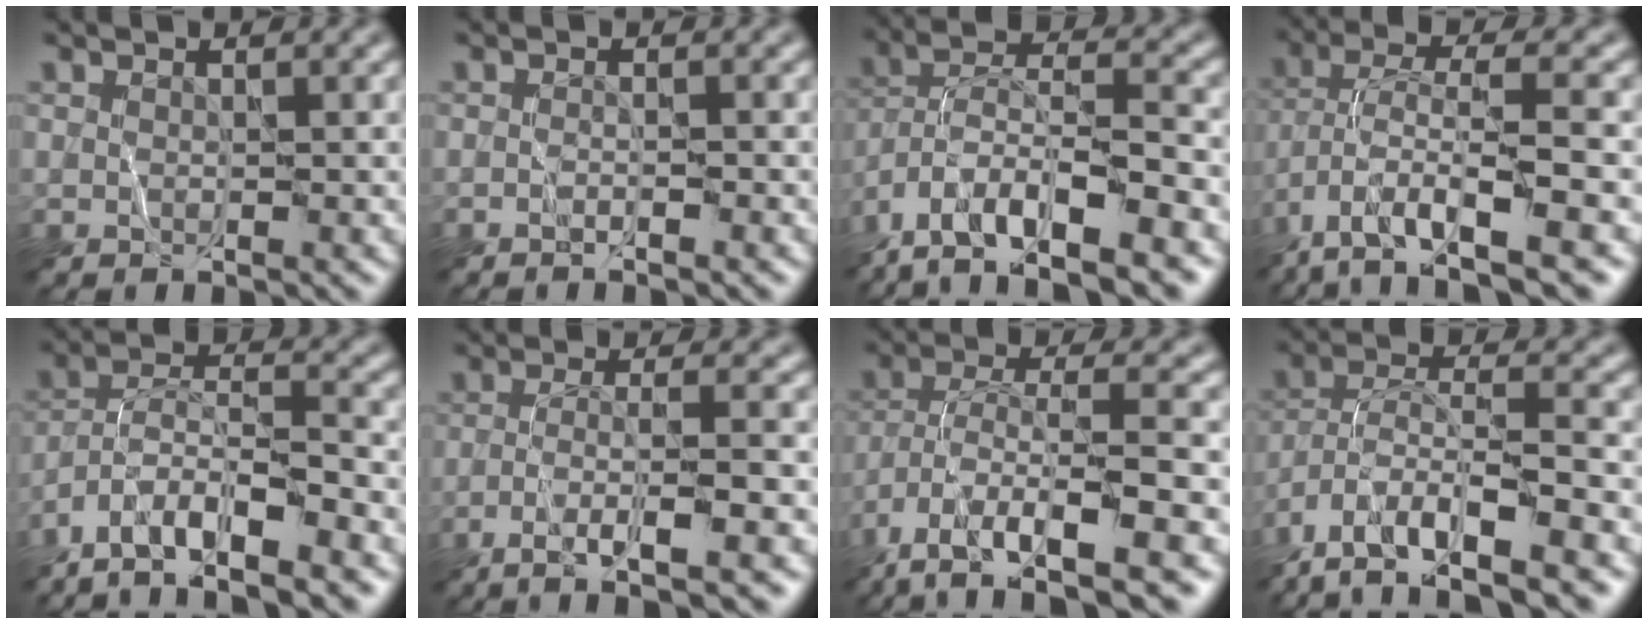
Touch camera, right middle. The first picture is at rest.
{"total": 0.7, "force": [-0.7, 0.0, 0.3], "torque": [-0.001, 0.003, -0.015]}
{"total": 13.4, "force": [-8.8, 4.7, 9.0], "torque": [-0.163, 0.015, -0.141]}
{"total": 10.2, "force": [-5.3, 2.9, 8.3], "torque": [-0.155, 0.010, -0.094]}
{"total": 11.7, "force": [-9.1, 3.4, 6.6], "torque": [-0.102, 0.008, -0.147]}
{"total": 6.0, "force": [-3.1, 0.9, 5.0], "torque": [-0.078, 0.013, -0.058]}
{"total": 11.9, "force": [-7.3, 3.6, 8.7], "torque": [-0.168, 0.004, -0.120]}
{"total": 12.8, "force": [-9.0, 4.1, 8.1], "torque": [-0.143, 0.009, -0.143]}